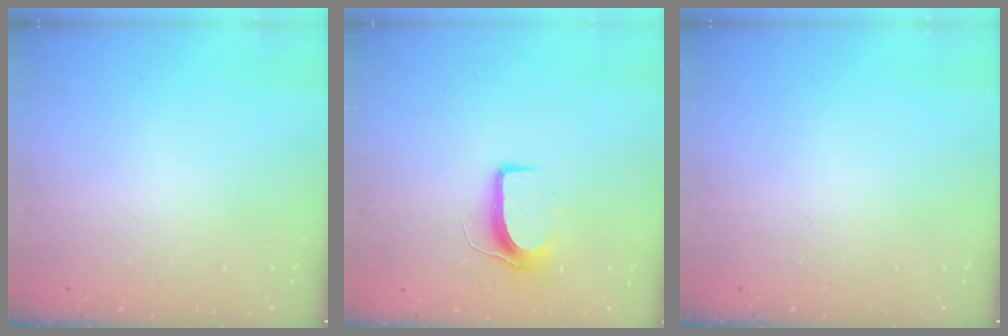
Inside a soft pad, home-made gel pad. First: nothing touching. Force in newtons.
{"total": 8.7, "press": 8.7, "slide": 0.7}
{"total": 0.0}